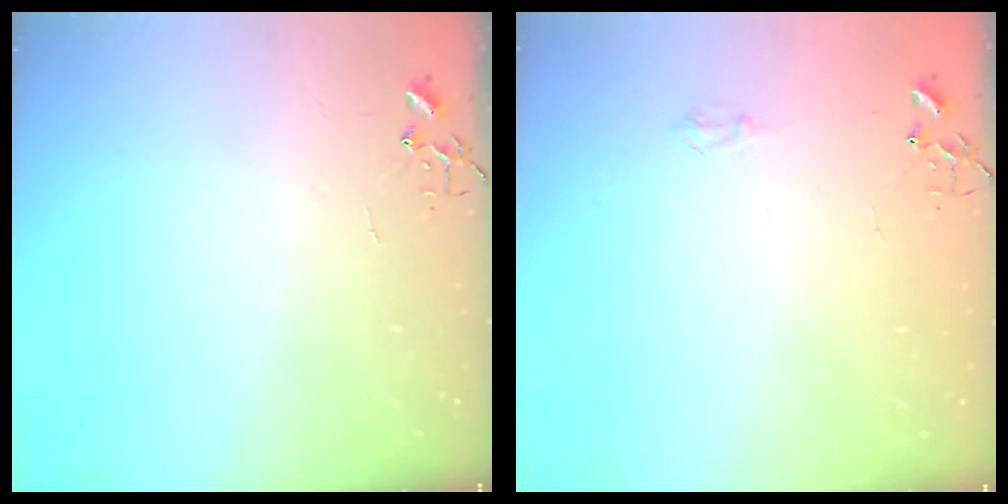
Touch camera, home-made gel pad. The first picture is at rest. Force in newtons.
{"total": 3.8, "press": 3.8, "slide": 0.5}